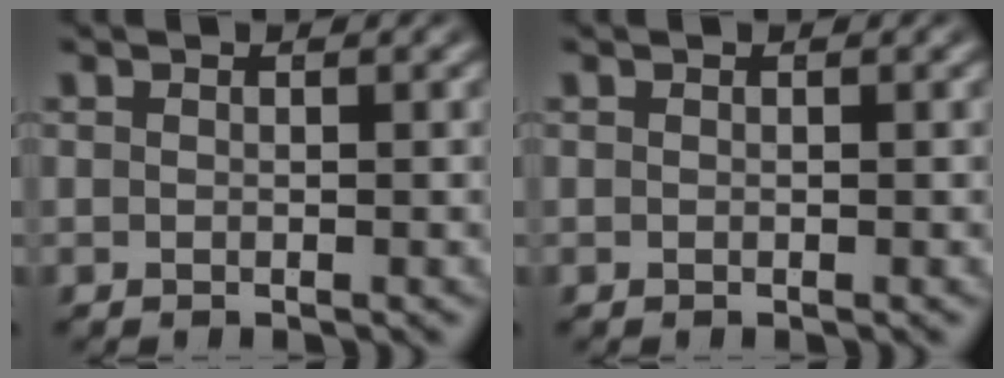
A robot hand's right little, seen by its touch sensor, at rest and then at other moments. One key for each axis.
{"total": 0.0}